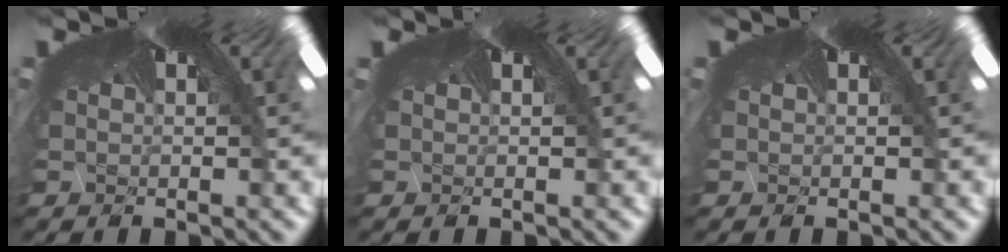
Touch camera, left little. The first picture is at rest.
{"total": 0.0}
{"total": 0.0}